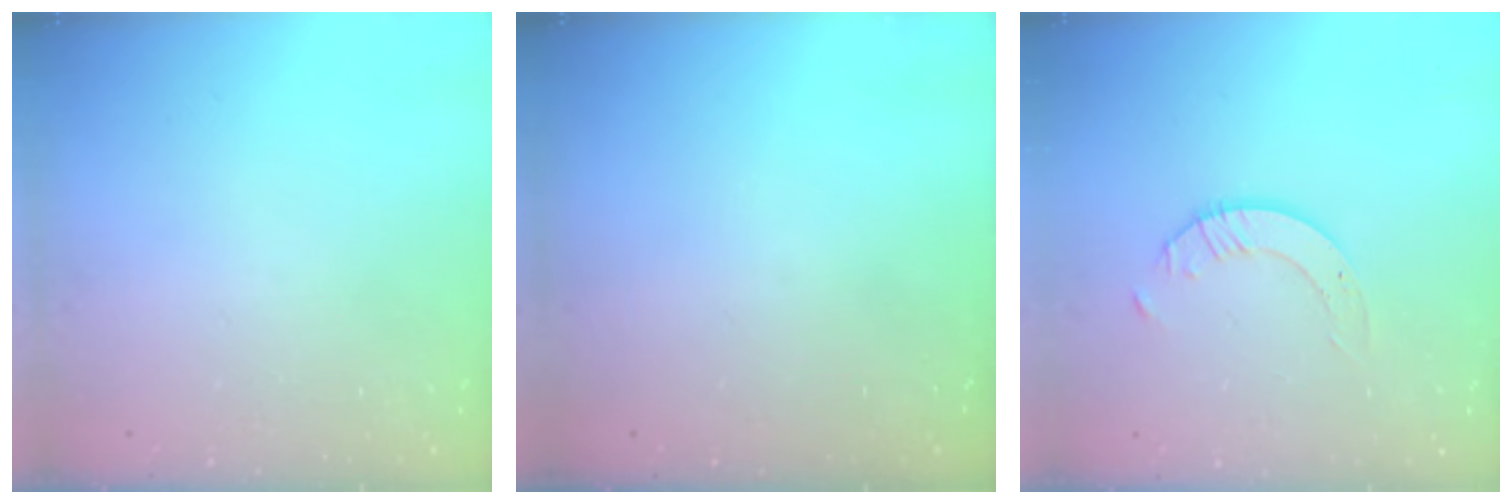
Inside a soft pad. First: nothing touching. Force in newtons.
{"total": 0.0}
{"total": 2.1, "press": 2.1, "slide": 0.2}